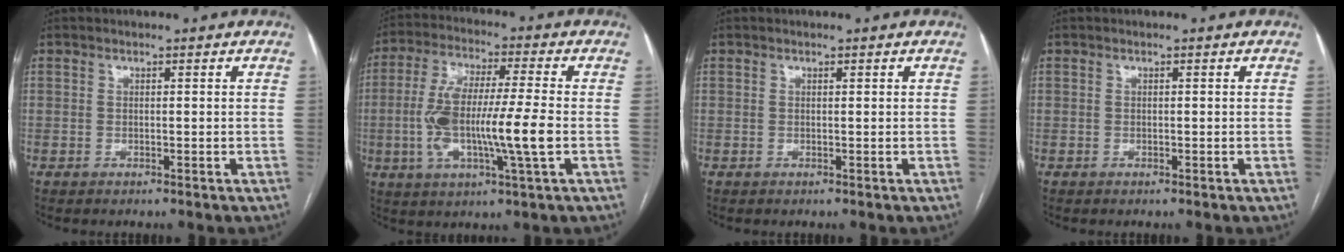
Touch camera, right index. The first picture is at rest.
{"total": 13.7, "force": [-1.9, 1.2, 13.5], "torque": [-0.265, 0.004, -0.035]}
{"total": 0.0}
{"total": 0.0}